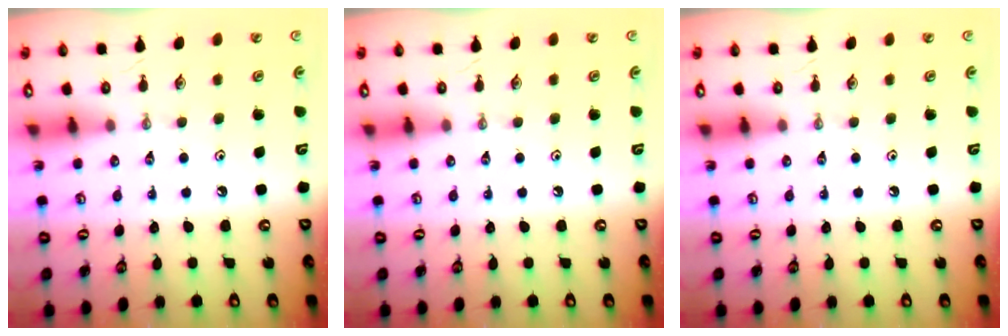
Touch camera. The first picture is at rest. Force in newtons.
{"total": 0.0}
{"total": 0.0}